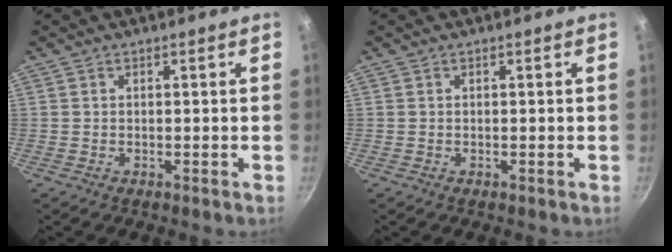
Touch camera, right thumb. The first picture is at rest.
{"total": 0.0}